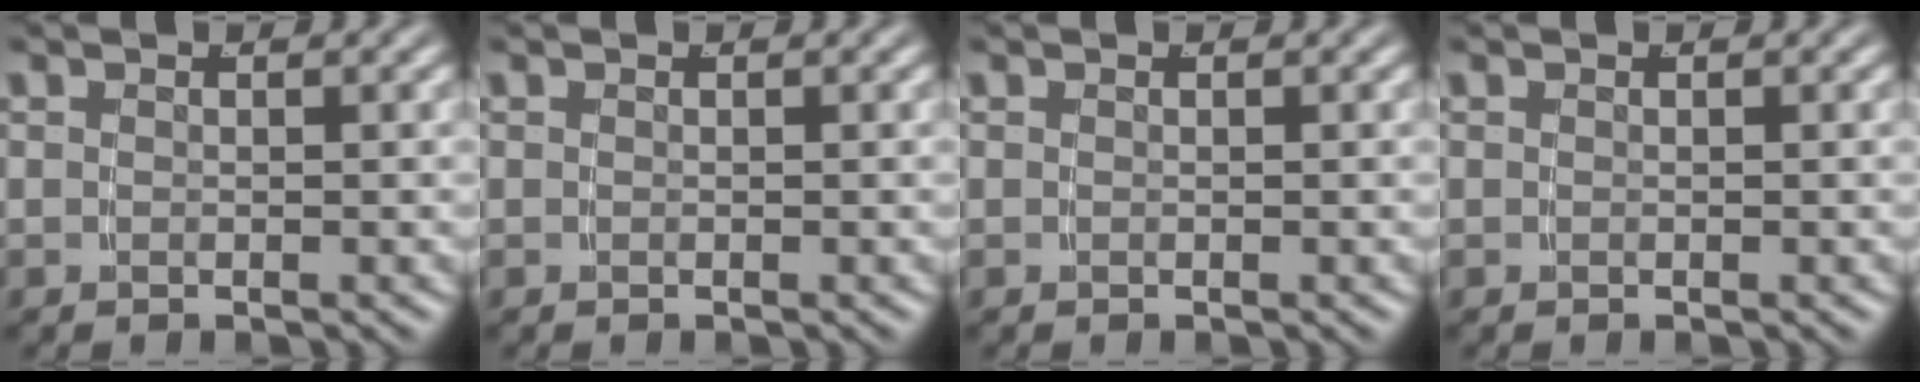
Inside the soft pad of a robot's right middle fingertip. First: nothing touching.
{"total": 0.0}
{"total": 0.0}
{"total": 0.0}